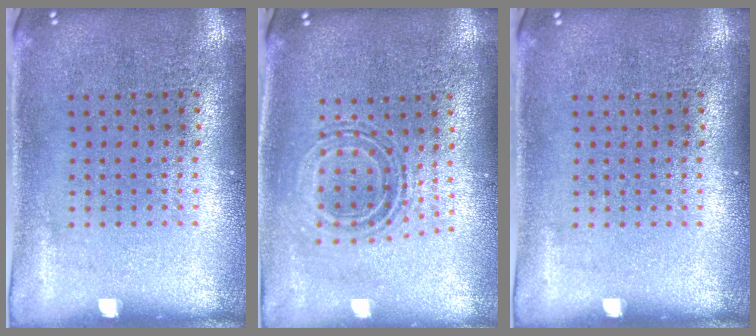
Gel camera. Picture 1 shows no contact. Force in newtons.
{"total": 0.8, "press": 0.7, "slide": 0.3}
{"total": 0.0}